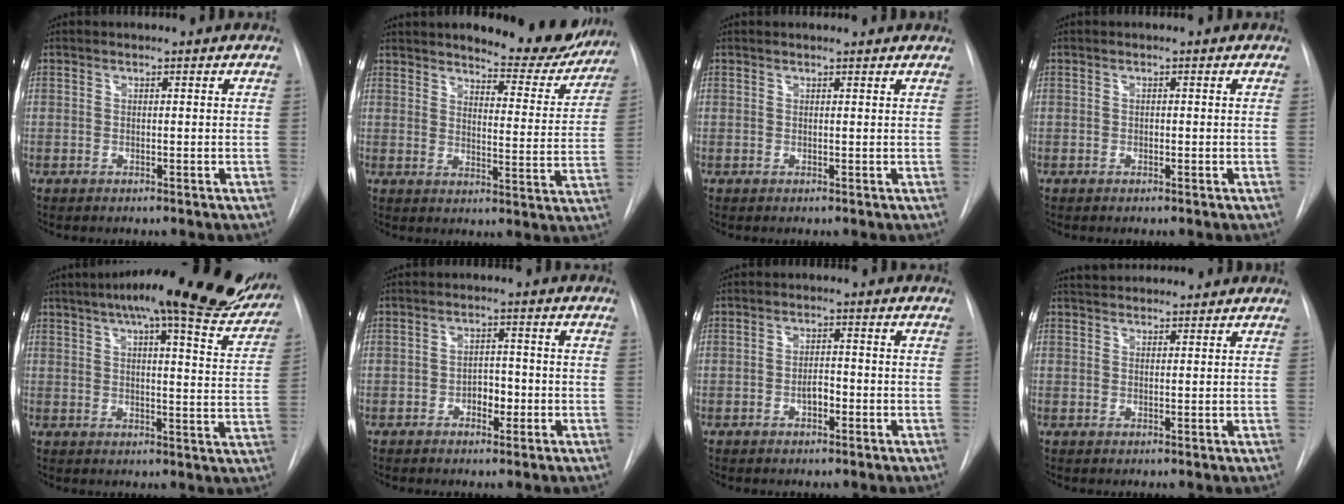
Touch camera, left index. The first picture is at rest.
{"total": 12.3, "force": [11.1, 3.0, 4.2], "torque": [-0.034, -0.044, 0.130]}
{"total": 2.7, "force": [2.6, 0.4, 0.6], "torque": [-0.010, 0.011, 0.020]}
{"total": 1.2, "force": [-1.2, 0.1, -0.1], "torque": [0.004, -0.005, -0.018]}
{"total": 23.2, "force": [18.4, 4.2, 13.5], "torque": [-0.192, -0.011, 0.222]}
{"total": 3.3, "force": [-2.2, 1.7, 1.9], "torque": [-0.021, 0.002, -0.031]}
{"total": 2.7, "force": [-2.0, 0.9, 1.6], "torque": [-0.023, -0.001, -0.030]}
{"total": 6.0, "force": [5.6, 1.1, 1.6], "torque": [-0.027, 0.032, 0.082]}